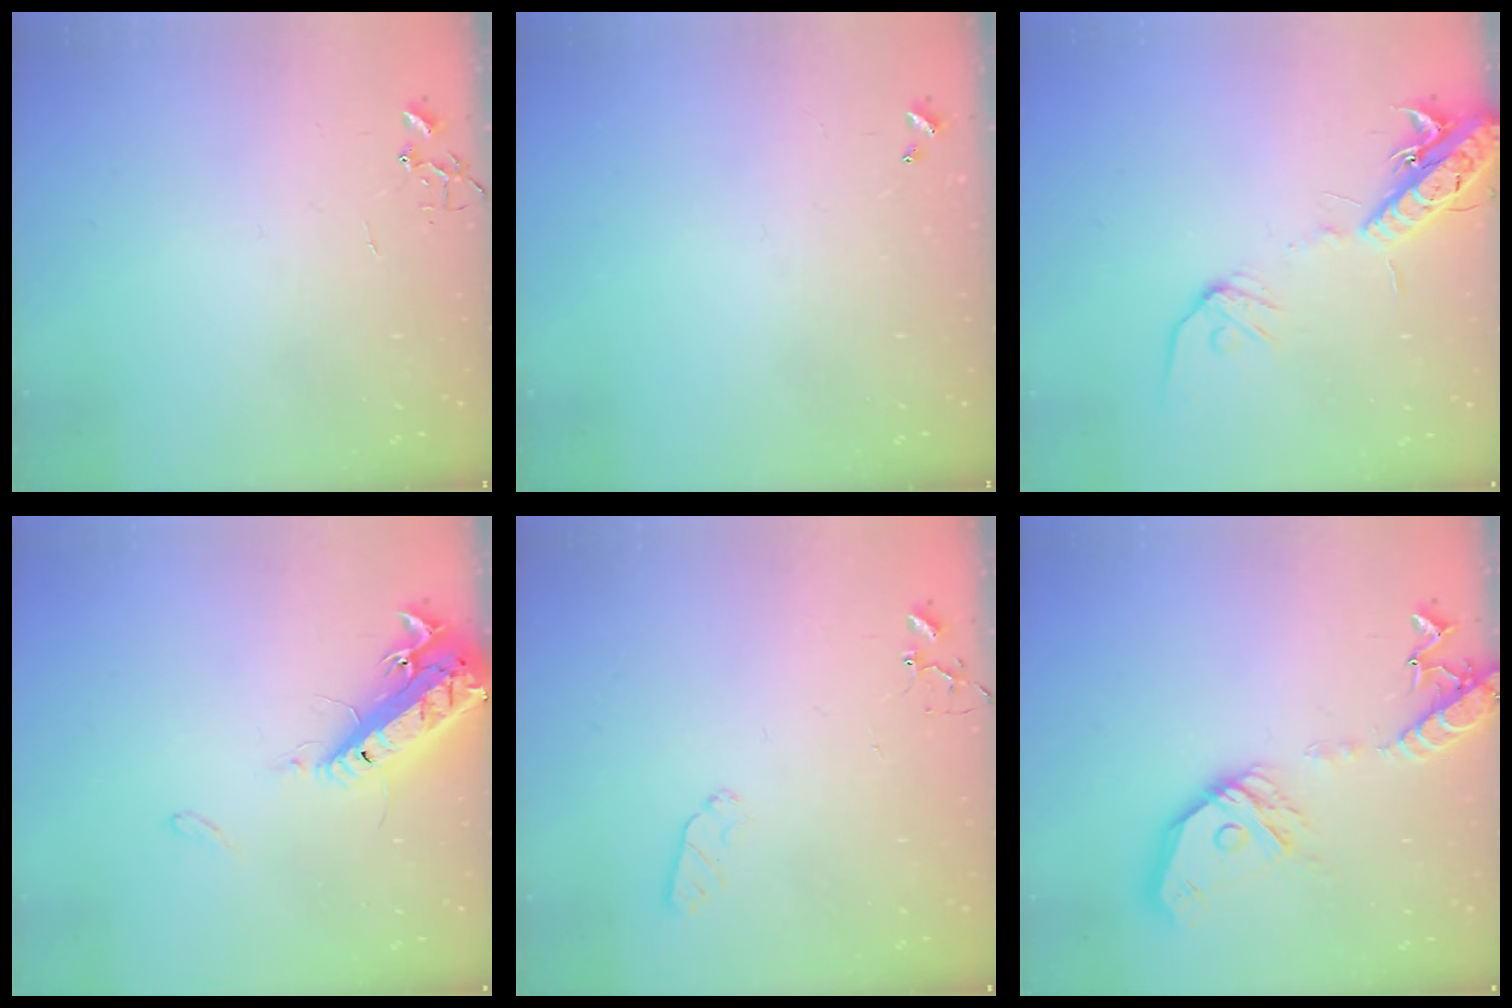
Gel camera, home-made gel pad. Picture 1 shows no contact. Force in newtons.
{"total": 0.0}
{"total": 15.1, "press": 14.7, "slide": 3.3}
{"total": 16.2, "press": 15.7, "slide": 3.6}
{"total": 5.0, "press": 4.9, "slide": 0.7}
{"total": 17.9, "press": 17.7, "slide": 2.6}